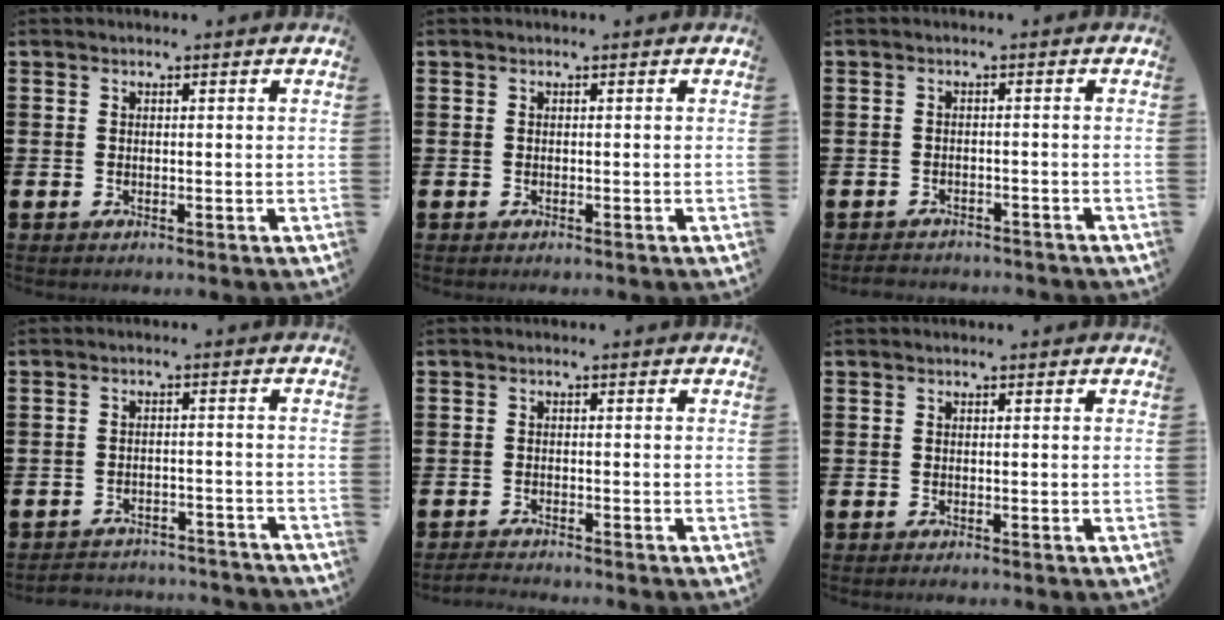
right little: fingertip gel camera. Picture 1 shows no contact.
{"total": 0.0}
{"total": 1.7, "force": [-1.7, 0.2, 0.0], "torque": [-0.006, 0.002, -0.037]}
{"total": 2.6, "force": [-2.6, 0.2, -0.2], "torque": [-0.004, 0.004, -0.057]}
{"total": 1.3, "force": [-1.2, 0.0, 0.3], "torque": [-0.006, 0.001, -0.025]}
{"total": 0.0}